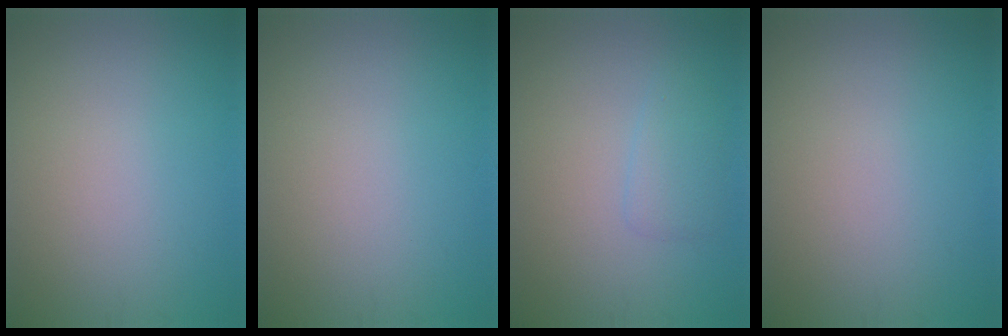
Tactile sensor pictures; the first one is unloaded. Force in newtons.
{"total": 0.0}
{"total": 1.8, "press": 1.8, "slide": 0.0}
{"total": 0.0}